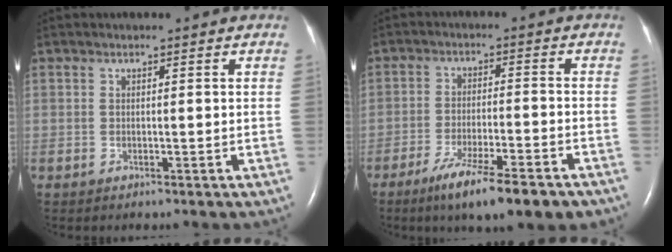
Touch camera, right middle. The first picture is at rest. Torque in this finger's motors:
{"motor_torque": [1.17, -0.97, 0.20, 0.11]}